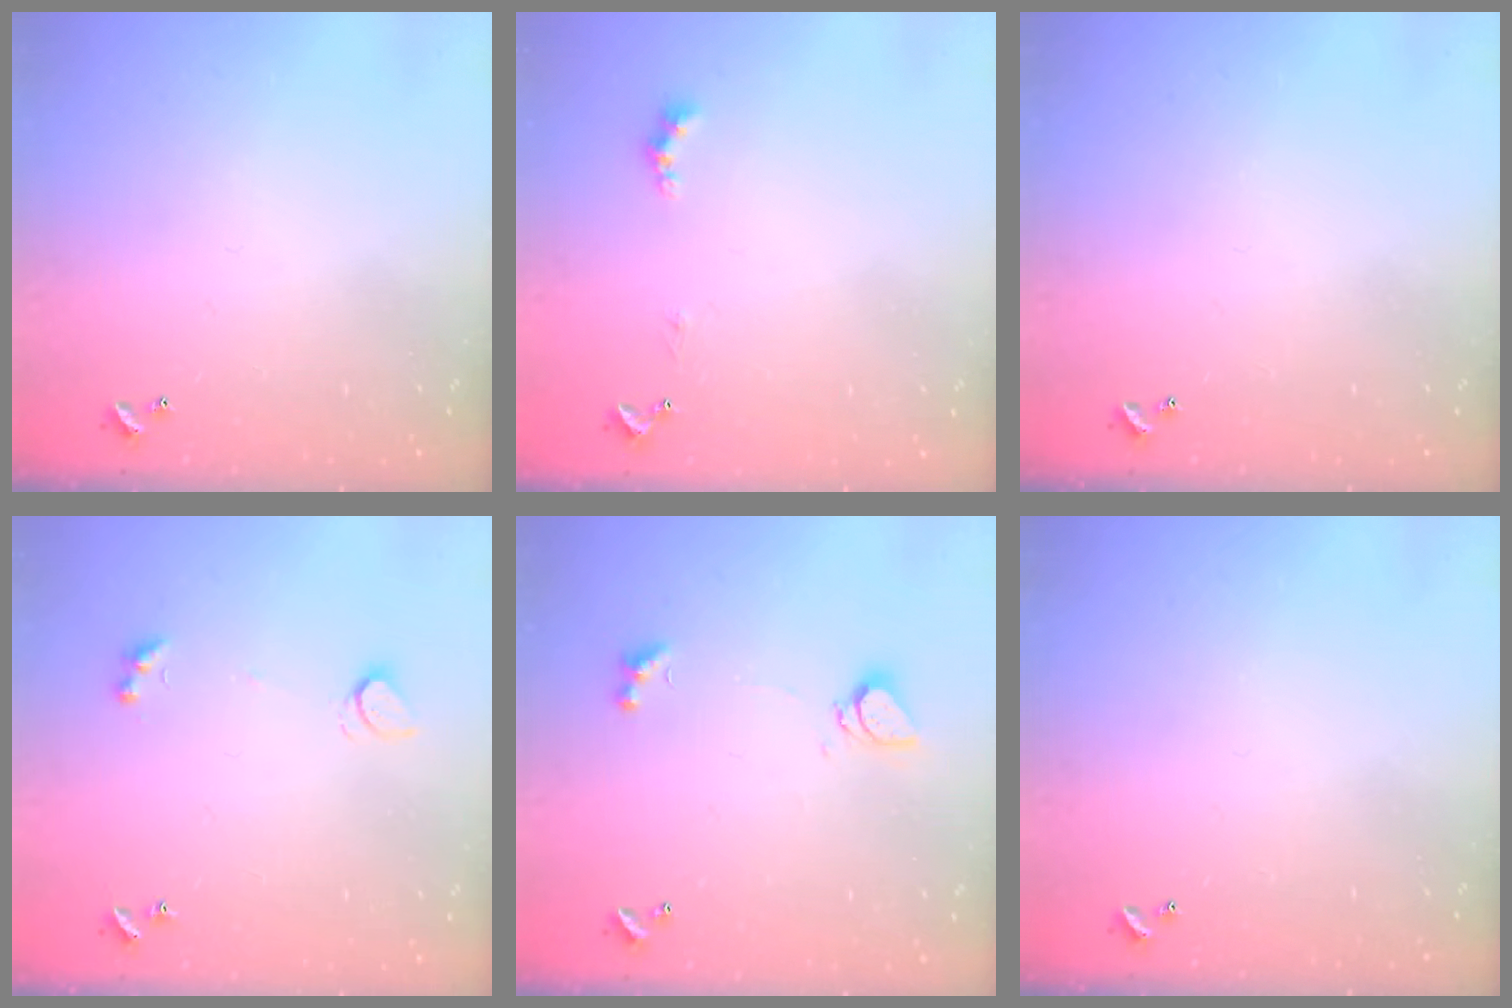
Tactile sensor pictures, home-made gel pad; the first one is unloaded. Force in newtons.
{"total": 1.5, "press": 1.4, "slide": 0.5}
{"total": 0.0}
{"total": 2.5, "press": 2.4, "slide": 0.5}
{"total": 1.3, "press": 1.2, "slide": 0.4}
{"total": 0.0}